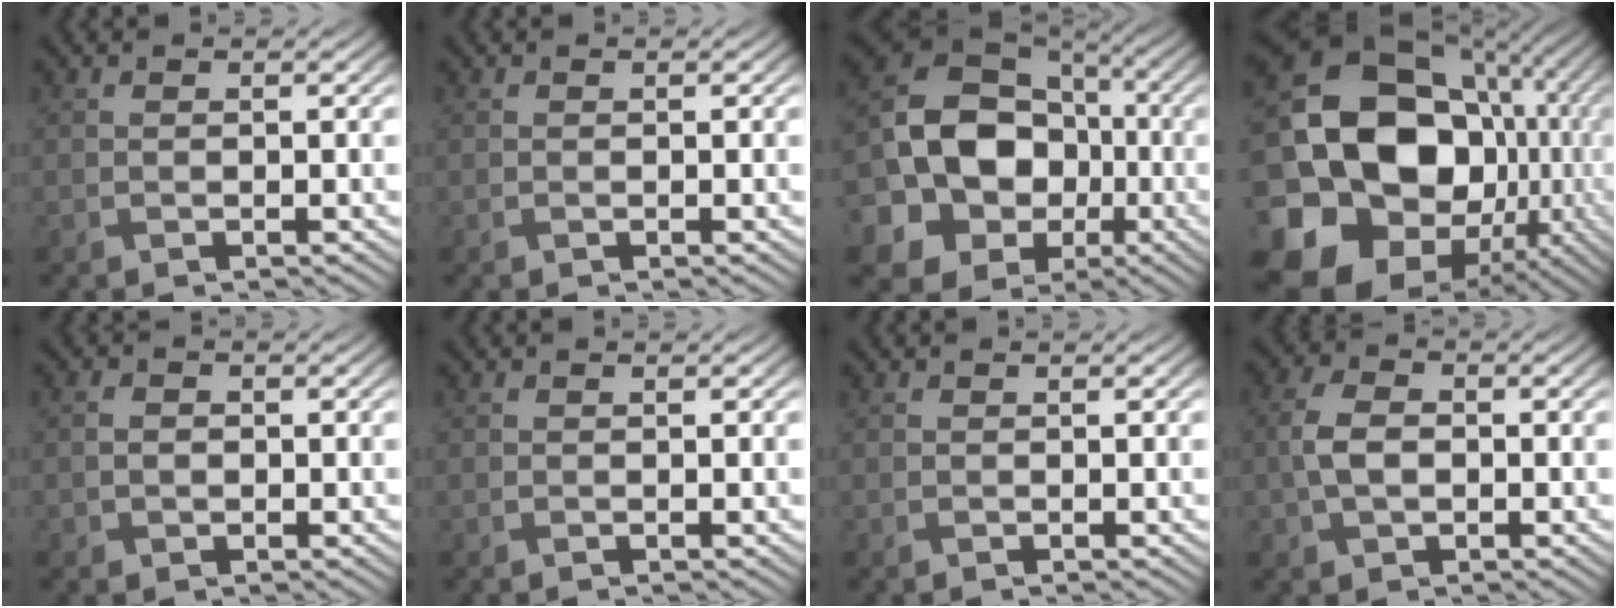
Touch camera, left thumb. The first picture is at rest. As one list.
[{"total": 0.0}, {"total": 18.6, "force": [-3.1, 15.8, 9.5], "torque": [-0.226, -0.025, -0.071]}, {"total": 23.6, "force": [-3.2, 19.1, 13.5], "torque": [-0.298, -0.016, -0.077]}, {"total": 1.5, "force": [-0.3, 1.3, 0.6], "torque": [-0.013, -0.004, -0.007]}, {"total": 0.0}, {"total": 0.0}, {"total": 4.6, "force": [-0.4, 3.2, 3.3], "torque": [-0.080, 0.001, -0.011]}]